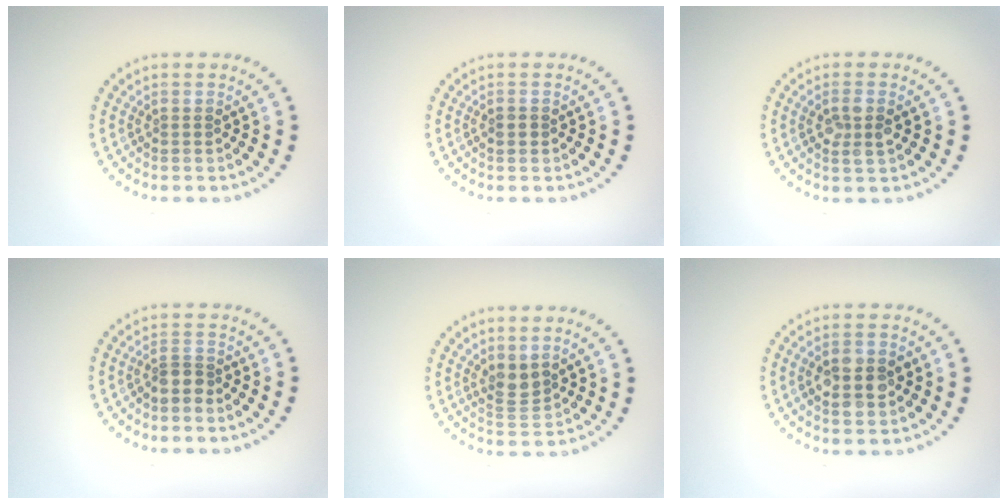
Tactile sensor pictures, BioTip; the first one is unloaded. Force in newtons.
{"total": 1.1, "press": 1.1, "slide": 0.2}
{"total": 2.1, "press": 2.0, "slide": 0.6}
{"total": 1.9, "press": 1.5, "slide": 1.2}
{"total": 2.2, "press": 1.8, "slide": 1.2}
{"total": 3.8, "press": 3.8, "slide": 0.2}